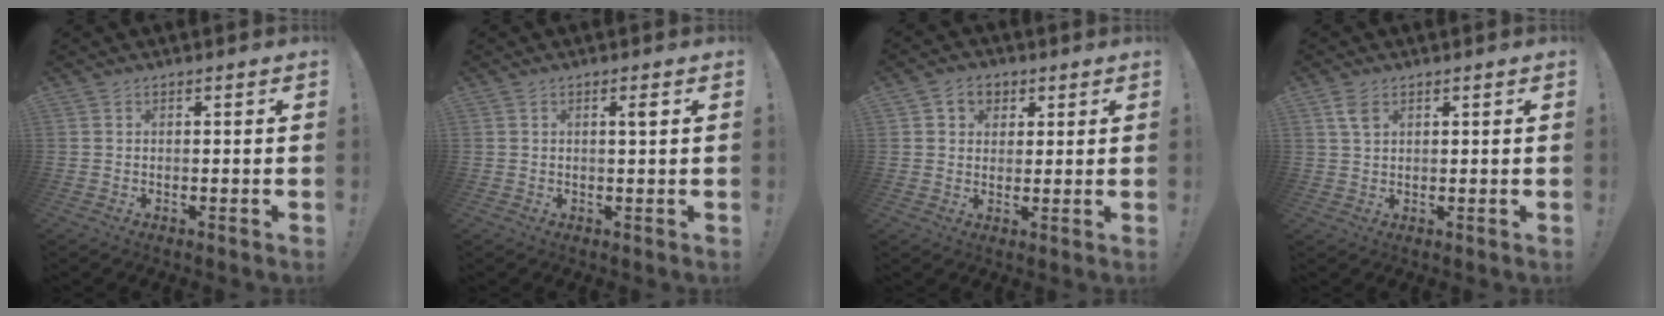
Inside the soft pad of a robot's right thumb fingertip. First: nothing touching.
{"total": 1.7, "force": [0.6, -0.2, 1.6], "torque": [-0.017, -0.006, 0.004]}
{"total": 6.1, "force": [2.5, 5.1, 2.2], "torque": [-0.024, -0.007, 0.046]}
{"total": 3.7, "force": [2.0, 1.9, 2.4], "torque": [-0.036, -0.006, 0.035]}